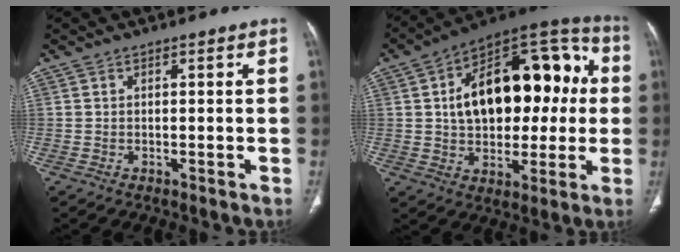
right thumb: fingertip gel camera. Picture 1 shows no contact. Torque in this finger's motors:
{"motor_torque": [2.46, 2.55, 1.70, -0.52, 0.19]}